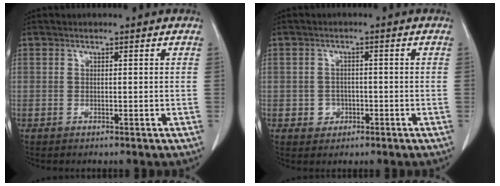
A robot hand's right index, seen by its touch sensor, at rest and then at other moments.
{"total": 2.5, "force": [-0.9, 2.3, 0.7], "torque": [-0.010, 0.006, -0.008]}